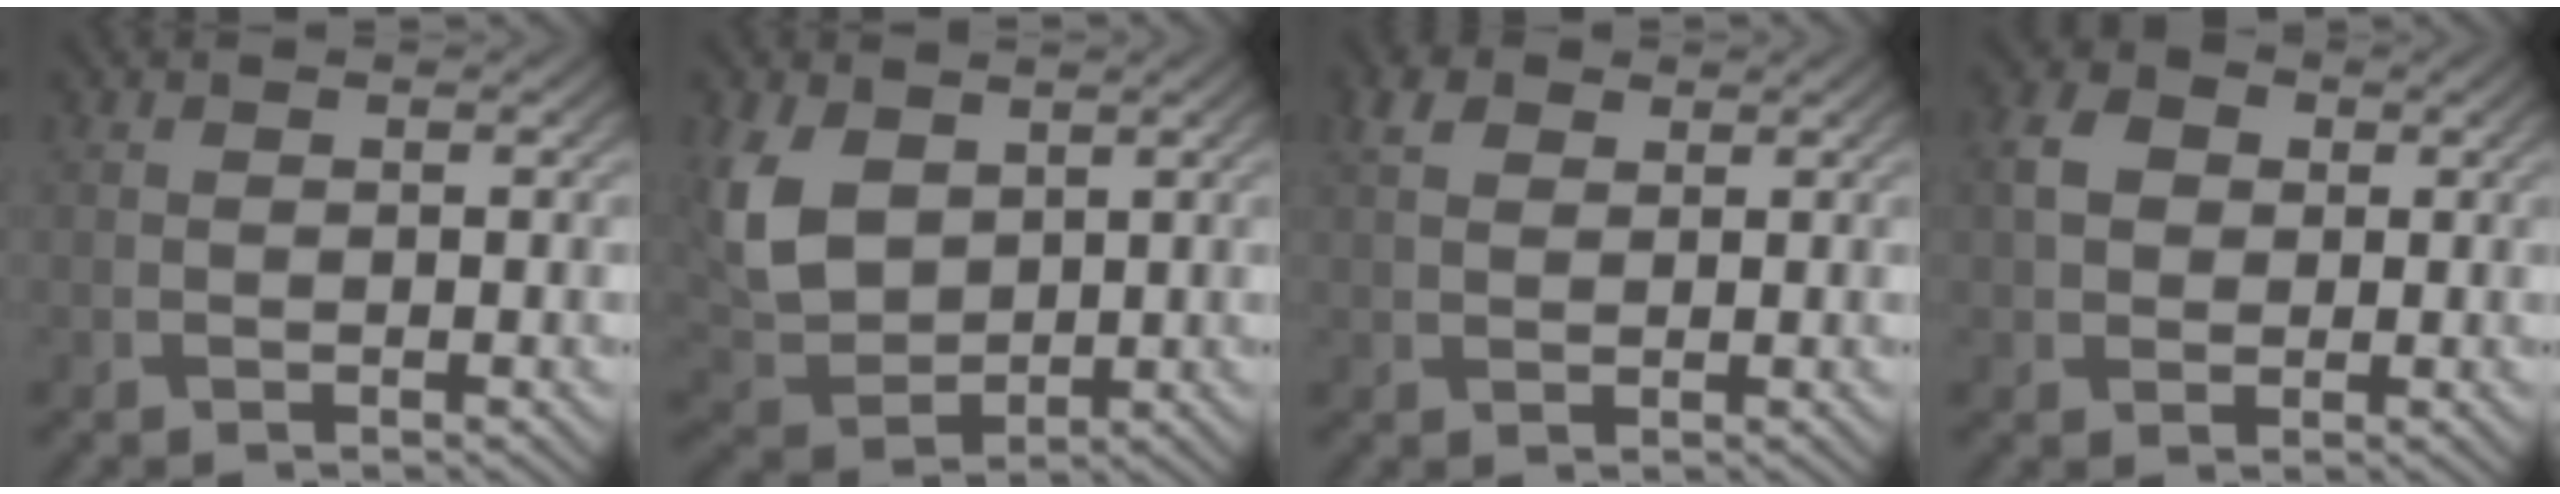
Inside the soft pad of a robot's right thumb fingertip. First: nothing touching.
{"total": 8.4, "force": [3.0, 5.8, 5.3], "torque": [-0.146, -0.005, 0.064]}
{"total": 2.5, "force": [1.3, 1.6, 1.4], "torque": [-0.033, 0.006, 0.023]}
{"total": 4.2, "force": [0.6, 3.6, 2.2], "torque": [-0.057, 0.008, 0.003]}